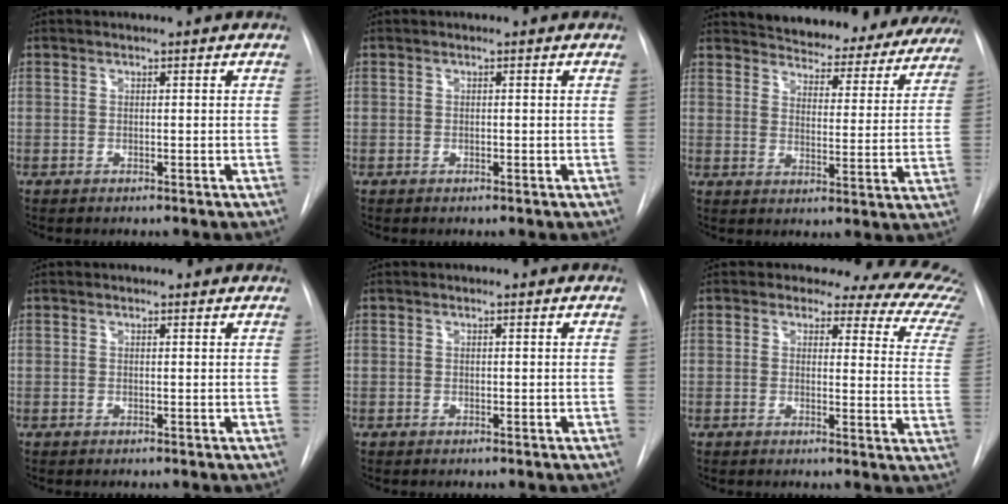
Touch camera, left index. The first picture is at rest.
{"total": 0.0}
{"total": 25.1, "force": [23.2, 7.0, 6.4], "torque": [-0.096, -0.051, 0.278]}
{"total": 1.0, "force": [0.9, 0.4, 0.0], "torque": [-0.007, 0.000, 0.006]}
{"total": 0.0}
{"total": 14.3, "force": [12.8, 4.6, 4.4], "torque": [-0.018, -0.067, 0.099]}